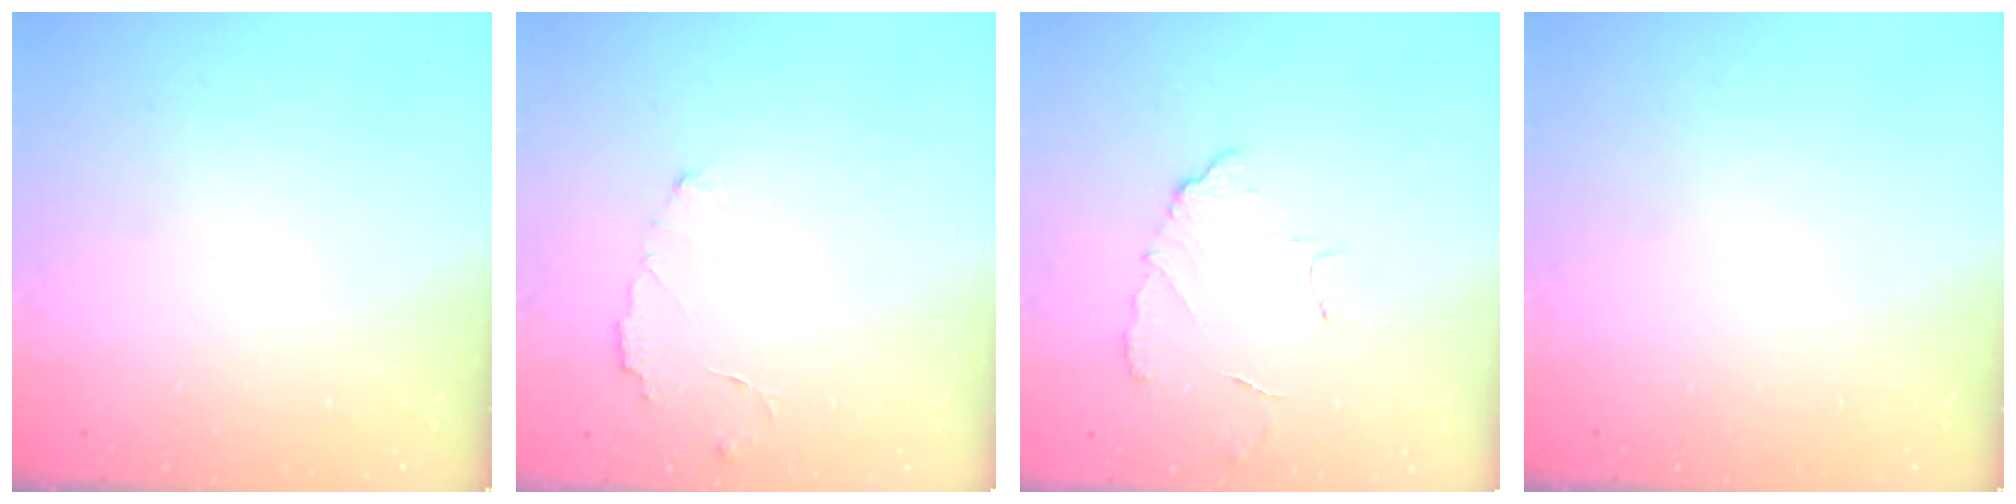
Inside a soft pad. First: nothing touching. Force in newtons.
{"total": 3.5, "press": 3.4, "slide": 0.2}
{"total": 6.3, "press": 6.3, "slide": 0.4}
{"total": 0.0}